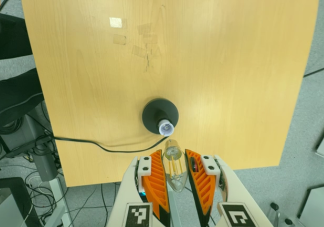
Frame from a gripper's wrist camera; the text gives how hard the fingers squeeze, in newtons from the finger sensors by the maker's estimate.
{"total": 12.9, "left": 14.2, "right": 11.7}